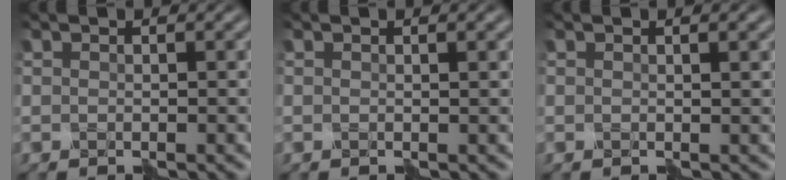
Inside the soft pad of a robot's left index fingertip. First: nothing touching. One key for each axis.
{"total": 1.0, "fx": 0.3, "fy": 0.4, "fz": 0.8, "tx": -0.008, "ty": 0.001, "tz": -0.001}
{"total": 1.3, "fx": 0.5, "fy": 0.5, "fz": 1.1, "tx": -0.012, "ty": 0.000, "tz": -0.001}